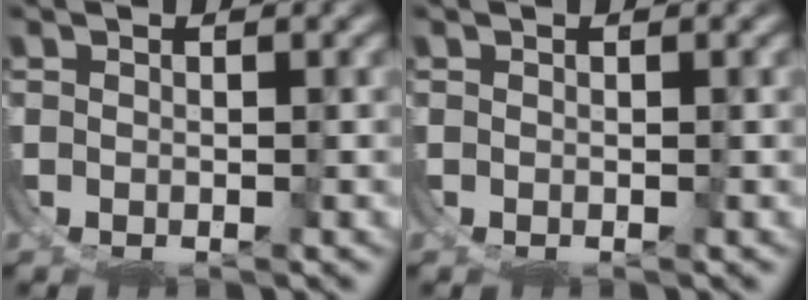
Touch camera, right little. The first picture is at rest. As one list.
[{"total": 0.0}]